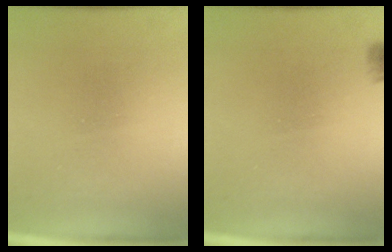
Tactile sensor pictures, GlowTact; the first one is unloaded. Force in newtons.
{"total": 2.9}